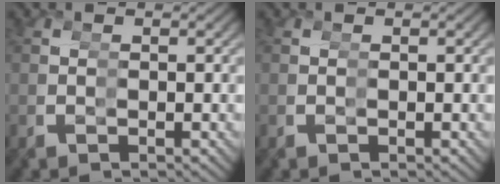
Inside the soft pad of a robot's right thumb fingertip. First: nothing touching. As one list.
[{"total": 0.0}]